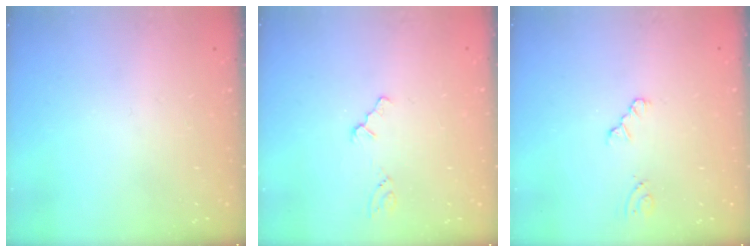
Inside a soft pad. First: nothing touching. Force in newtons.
{"total": 0.0}
{"total": 1.2, "press": 1.2, "slide": 0.2}